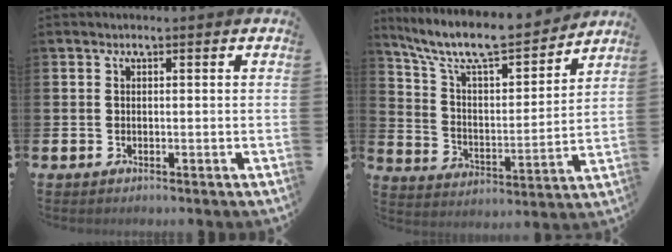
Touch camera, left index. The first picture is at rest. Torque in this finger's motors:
{"motor_torque": [0.01, -0.69, 0.85, 0.21]}